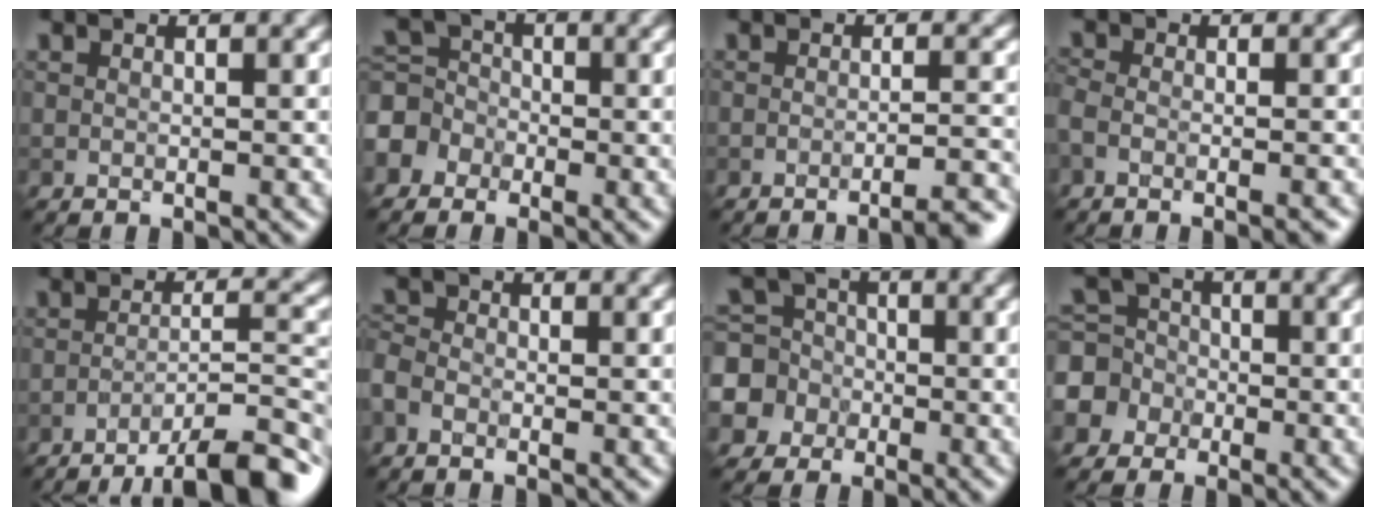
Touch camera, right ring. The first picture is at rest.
{"total": 3.9, "force": [-2.0, 3.2, 1.0], "torque": [-0.005, 0.011, -0.046]}
{"total": 4.2, "force": [-3.0, 0.7, 2.8], "torque": [-0.031, 0.012, -0.044]}
{"total": 3.4, "force": [-1.9, 1.4, 2.5], "torque": [-0.025, 0.003, -0.030]}
{"total": 9.1, "force": [-6.6, 1.8, 6.1], "torque": [-0.078, 0.010, -0.099]}
{"total": 1.7, "force": [-1.0, 1.0, 0.9], "torque": [-0.026, -0.001, -0.030]}
{"total": 7.4, "force": [-2.3, 6.8, 1.7], "torque": [-0.045, 0.004, -0.071]}
{"total": 5.3, "force": [-2.1, 4.7, 1.1], "torque": [-0.012, 0.008, -0.060]}